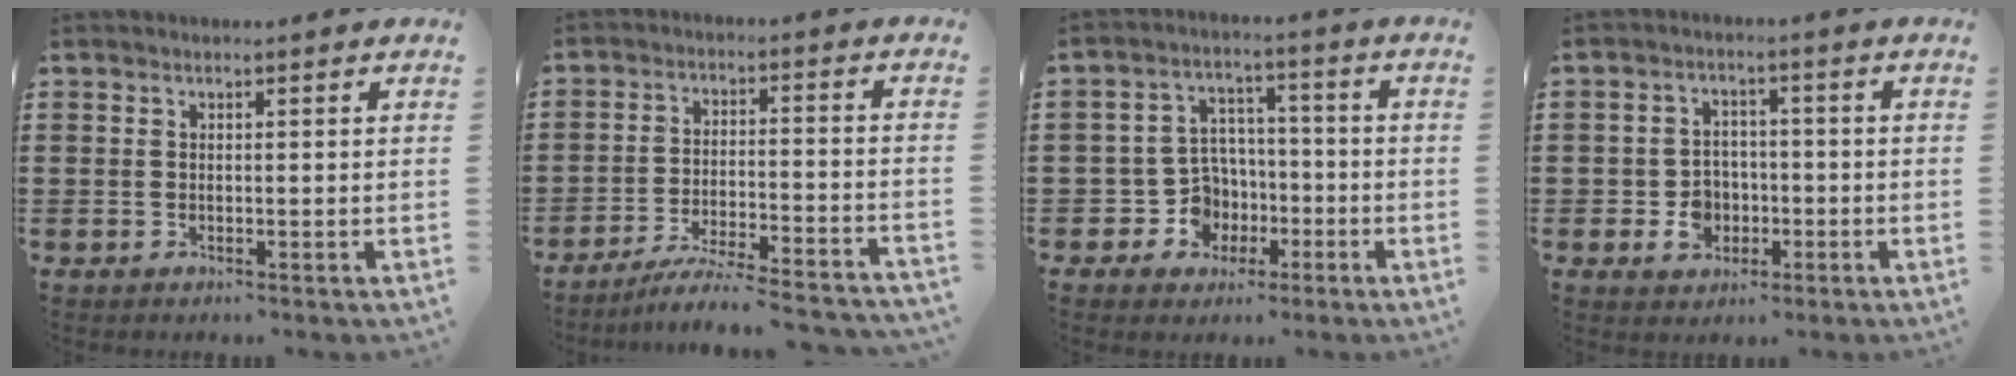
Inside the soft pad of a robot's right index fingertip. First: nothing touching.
{"total": 5.9, "force": [-5.5, -0.3, 2.1], "torque": [-0.041, -0.008, -0.108]}
{"total": 7.5, "force": [-2.1, 6.7, 2.8], "torque": [-0.081, 0.016, -0.033]}
{"total": 4.8, "force": [-1.6, 4.1, 2.0], "torque": [-0.044, 0.010, -0.028]}